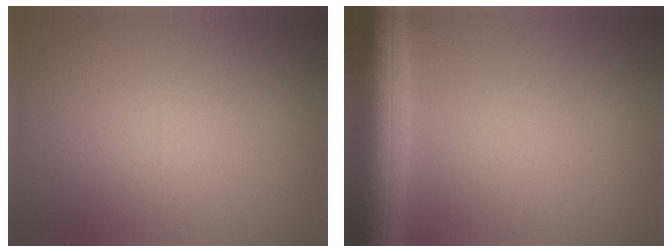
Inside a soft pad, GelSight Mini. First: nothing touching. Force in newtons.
{"total": 7.2, "press": 7.1, "slide": 0.3}